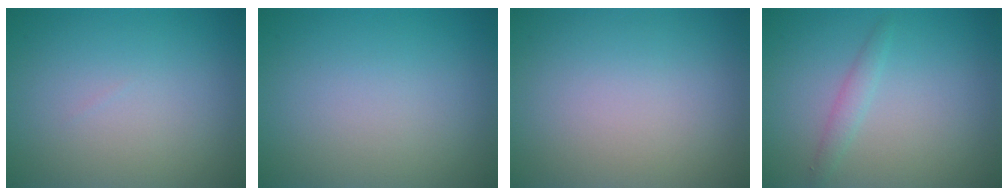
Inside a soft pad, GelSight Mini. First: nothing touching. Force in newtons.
{"total": 0.0}
{"total": 0.0}
{"total": 1.3, "press": 1.2, "slide": 0.0}